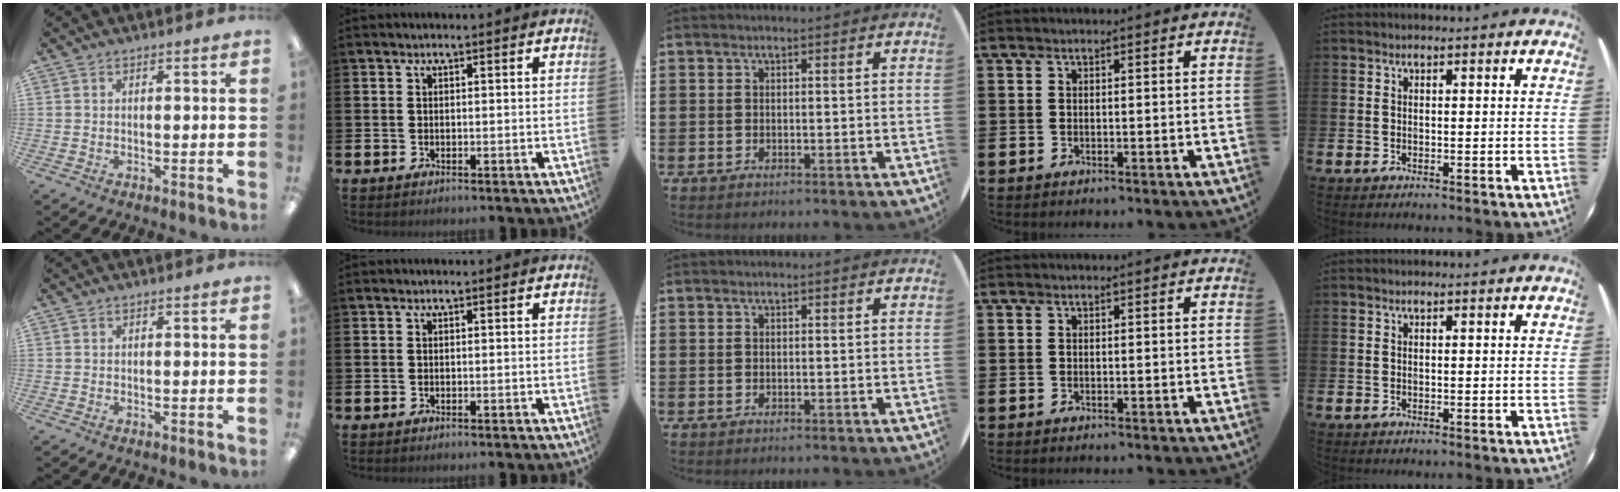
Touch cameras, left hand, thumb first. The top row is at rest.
{}